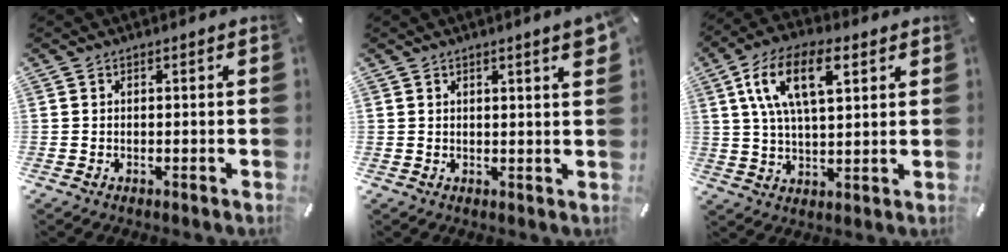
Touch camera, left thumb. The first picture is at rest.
{"total": 2.6, "force": [1.8, 0.3, 1.8], "torque": [-0.030, -0.002, 0.031]}
{"total": 14.3, "force": [5.9, 7.2, 10.9], "torque": [-0.218, 0.000, 0.098]}